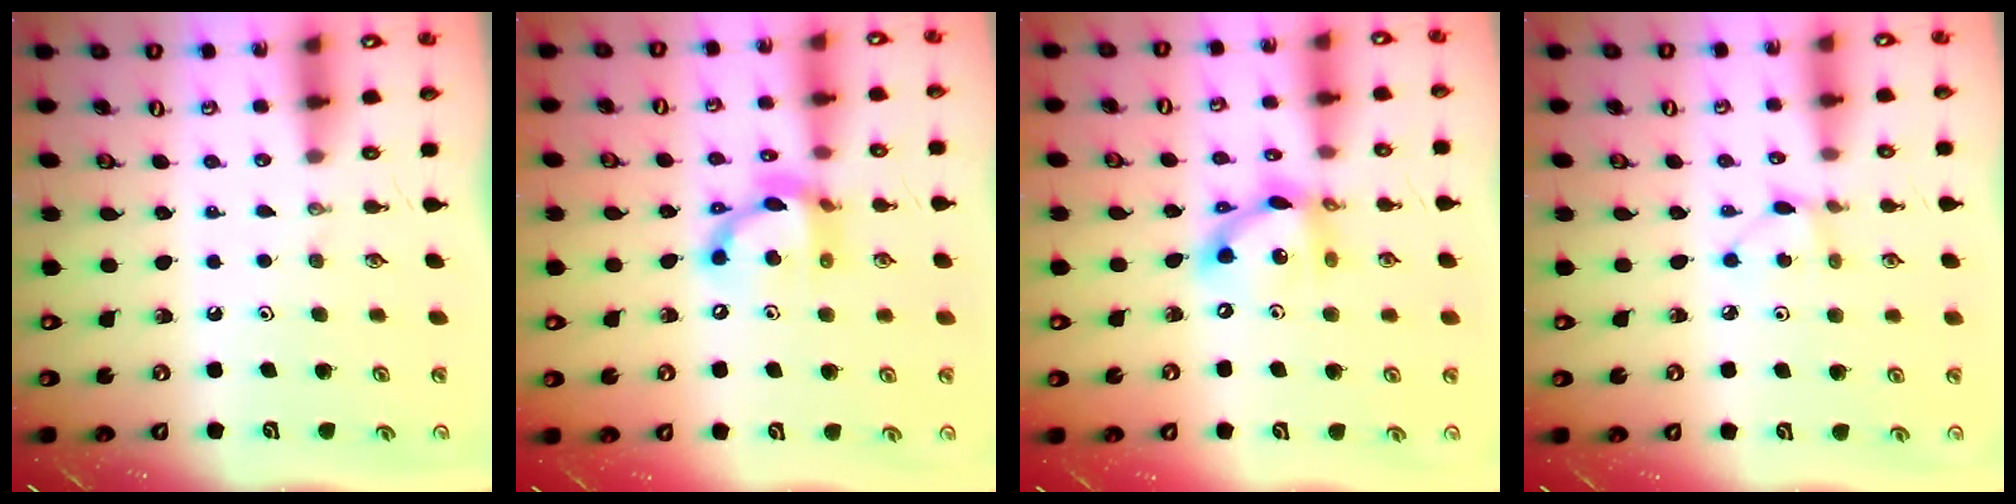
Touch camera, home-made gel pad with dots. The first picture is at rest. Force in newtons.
{"total": 12.4, "press": 12.4, "slide": 0.5}
{"total": 13.6, "press": 13.5, "slide": 0.9}
{"total": 3.9, "press": 3.8, "slide": 0.5}